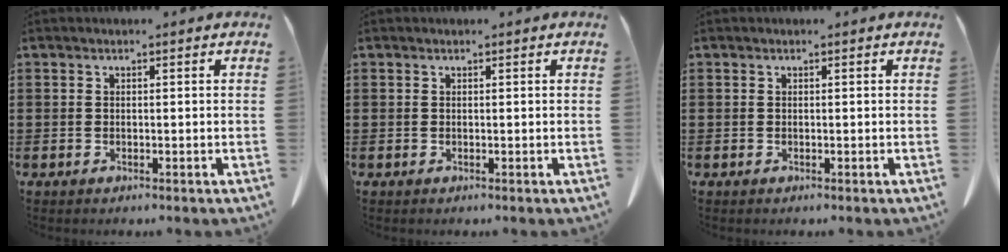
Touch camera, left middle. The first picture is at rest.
{"total": 0.0}
{"total": 0.0}